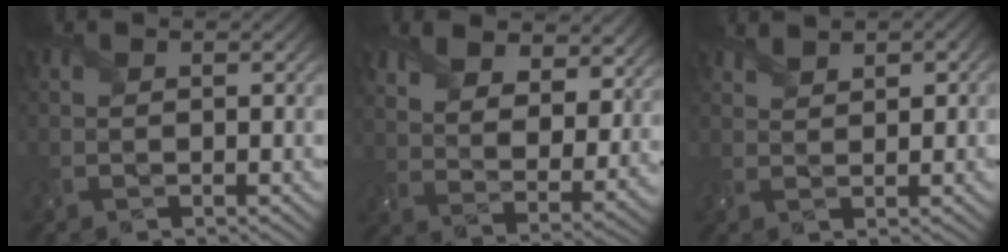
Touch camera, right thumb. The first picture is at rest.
{"total": 9.9, "force": [6.7, 5.1, 5.3], "torque": [-0.122, -0.002, 0.117]}
{"total": 2.7, "force": [2.2, 1.0, 1.4], "torque": [-0.025, 0.006, 0.043]}